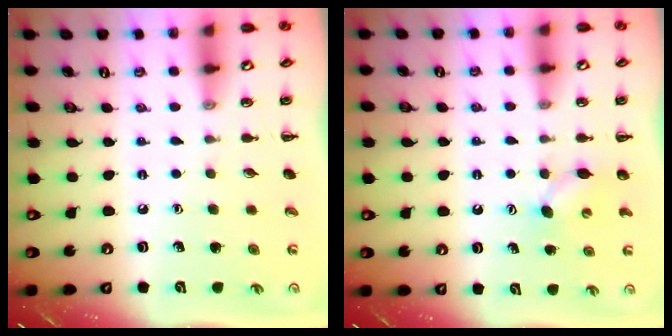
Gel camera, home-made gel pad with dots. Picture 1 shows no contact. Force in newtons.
{"total": 4.8, "press": 4.7, "slide": 1.3}